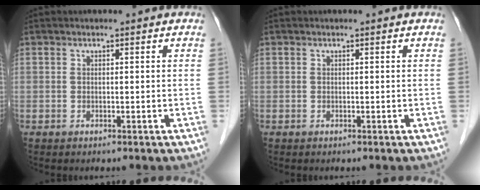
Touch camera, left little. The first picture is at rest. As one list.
[{"total": 0.0}]